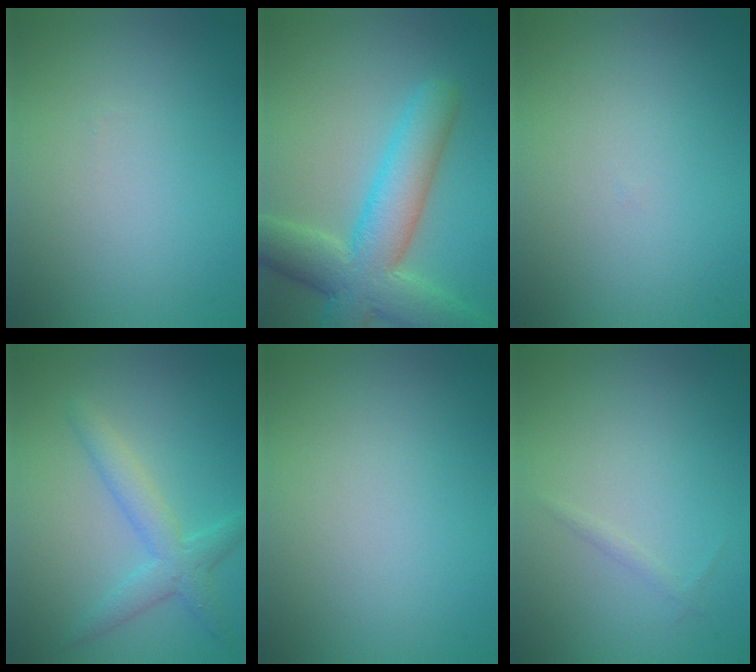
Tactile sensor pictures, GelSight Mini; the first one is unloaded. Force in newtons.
{"total": 8.3, "press": 8.3, "slide": 0.5}
{"total": 0.0}
{"total": 2.9, "press": 2.9, "slide": 0.1}
{"total": 0.0}
{"total": 0.5, "press": 0.5, "slide": 0.0}